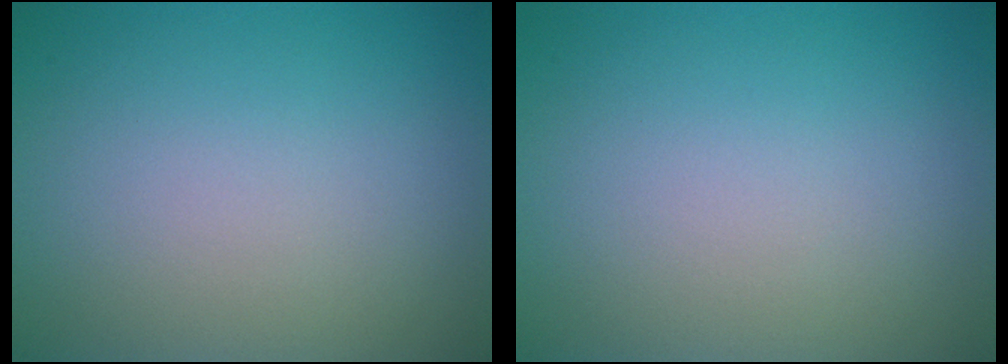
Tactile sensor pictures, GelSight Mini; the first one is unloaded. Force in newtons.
{"total": 0.0}